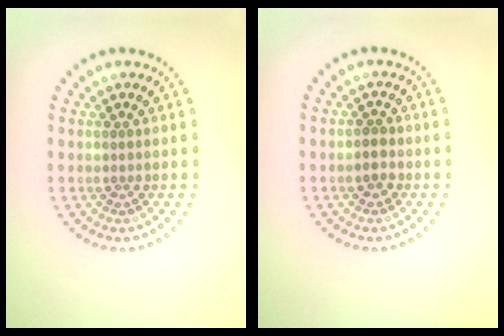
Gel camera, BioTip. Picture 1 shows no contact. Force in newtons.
{"total": 1.5, "press": 1.3, "slide": 0.7}